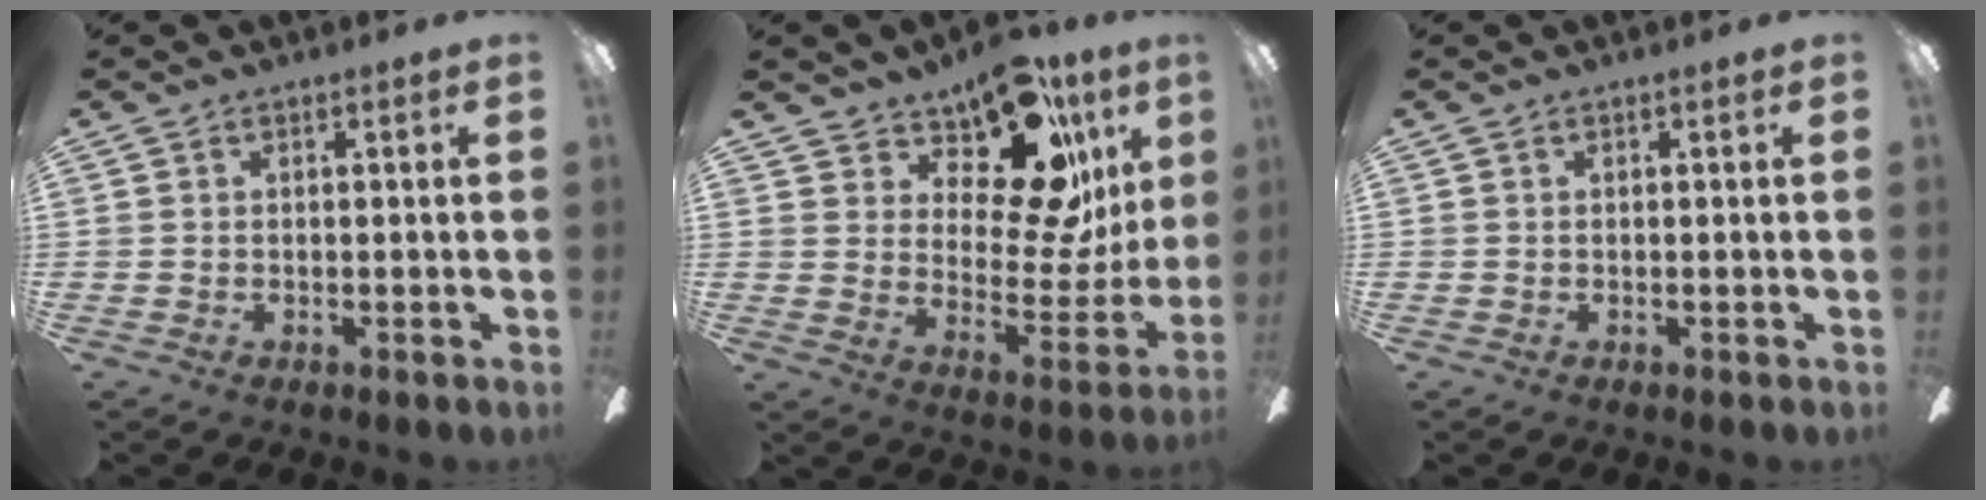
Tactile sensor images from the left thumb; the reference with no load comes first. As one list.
[{"total": 18.3, "force": [12.5, 7.8, 10.8], "torque": [-0.153, -0.101, 0.213]}, {"total": 0.0}]